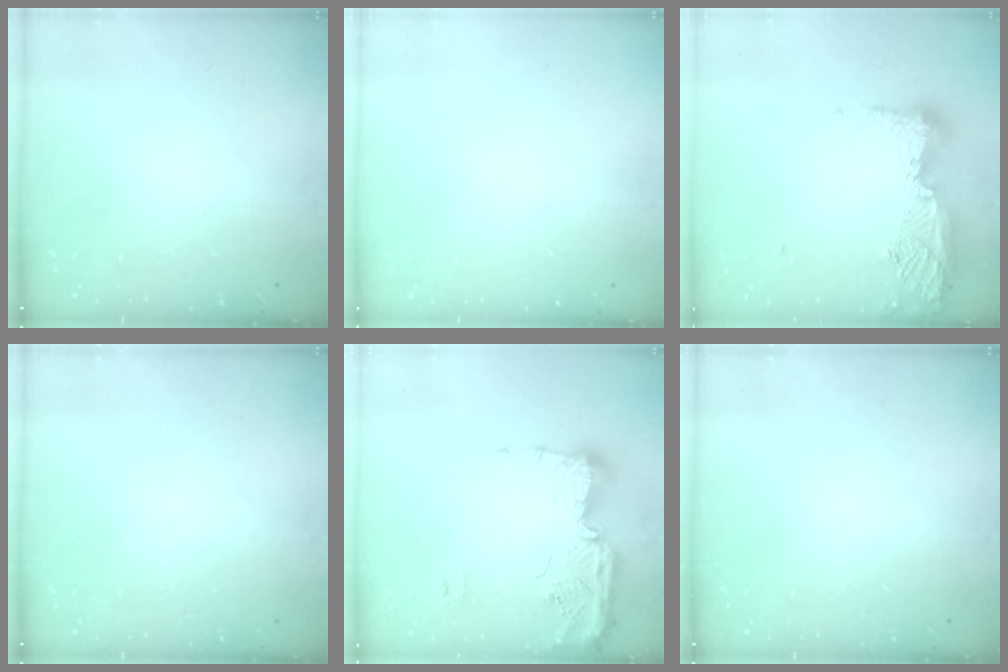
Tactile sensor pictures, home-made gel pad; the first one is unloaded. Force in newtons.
{"total": 0.9, "press": 0.9, "slide": 0.0}
{"total": 17.6, "press": 16.5, "slide": 6.2}
{"total": 0.0}
{"total": 15.0, "press": 14.9, "slide": 0.8}
{"total": 0.0}